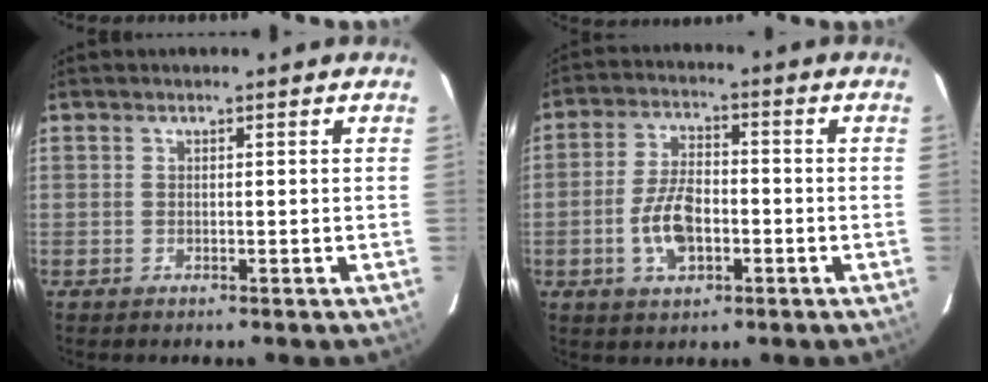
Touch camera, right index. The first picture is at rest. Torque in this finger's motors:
{"motor_torque": [0.36, -0.34, 0.16, 0.08]}